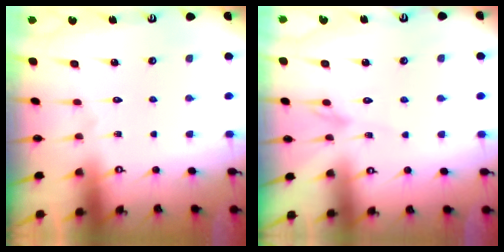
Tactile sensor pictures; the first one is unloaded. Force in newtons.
{"total": 2.5, "press": 2.5, "slide": 0.3}